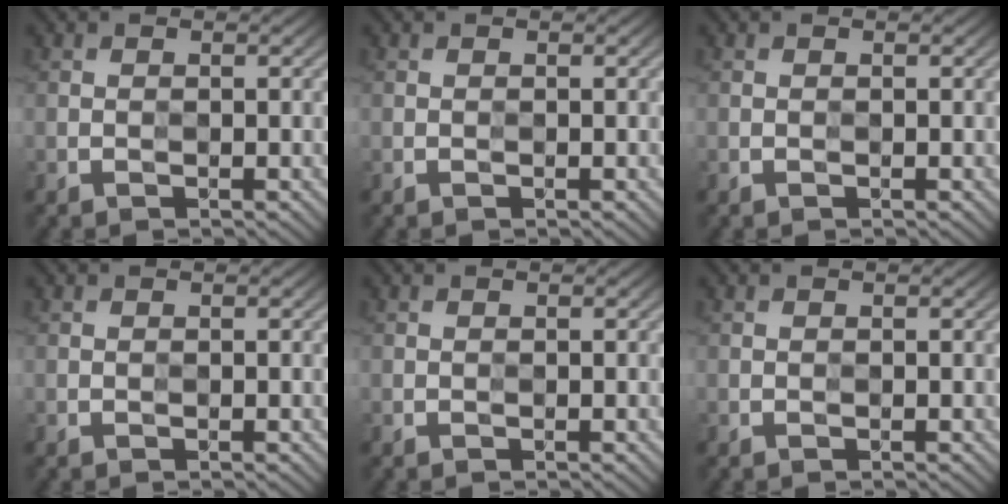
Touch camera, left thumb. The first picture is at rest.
{"total": 0.0}
{"total": 0.0}
{"total": 0.0}
{"total": 0.0}
{"total": 0.0}